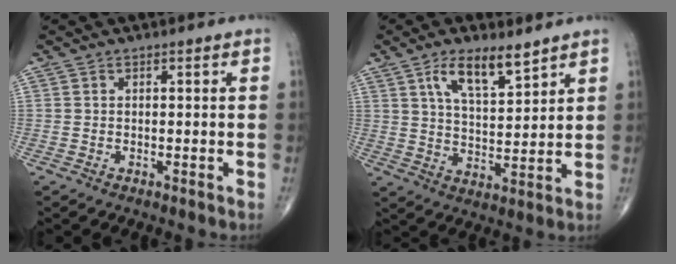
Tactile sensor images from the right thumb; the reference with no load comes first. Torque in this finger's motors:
{"motor_torque": [-0.45, 0.57, 0.42, -0.04, 0.14]}